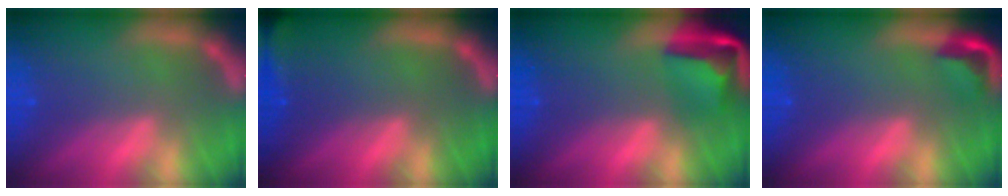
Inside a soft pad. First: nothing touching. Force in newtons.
{"total": 5.0}
{"total": 6.9}
{"total": 2.9}